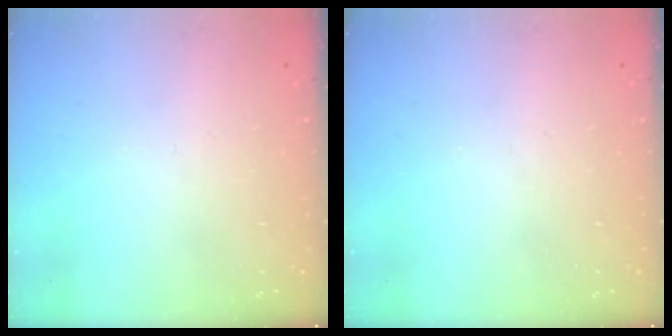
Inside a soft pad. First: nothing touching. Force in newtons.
{"total": 0.0}